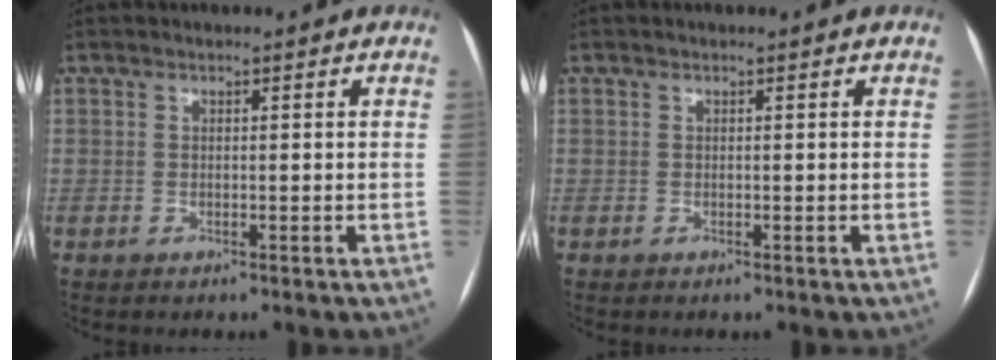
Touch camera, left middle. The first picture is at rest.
{"total": 0.0}